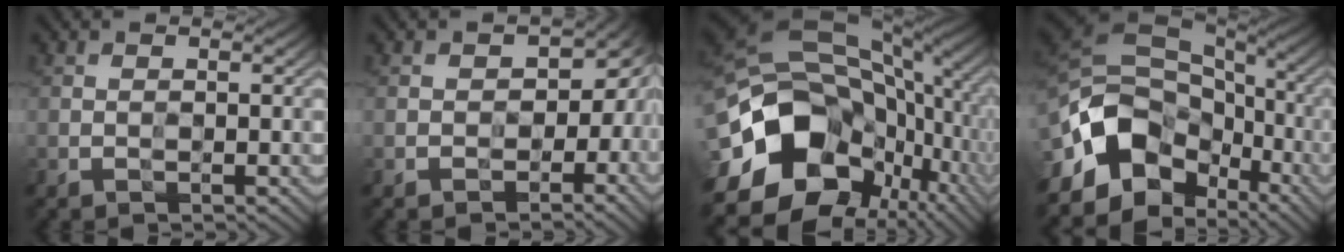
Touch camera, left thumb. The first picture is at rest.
{"total": 4.5, "force": [-1.7, 3.4, 2.3], "torque": [-0.010, -0.015, -0.027]}
{"total": 18.5, "force": [-4.4, 14.1, 11.2], "torque": [-0.252, -0.029, -0.050]}
{"total": 15.6, "force": [-5.7, 11.3, 9.1], "torque": [-0.207, -0.028, -0.081]}